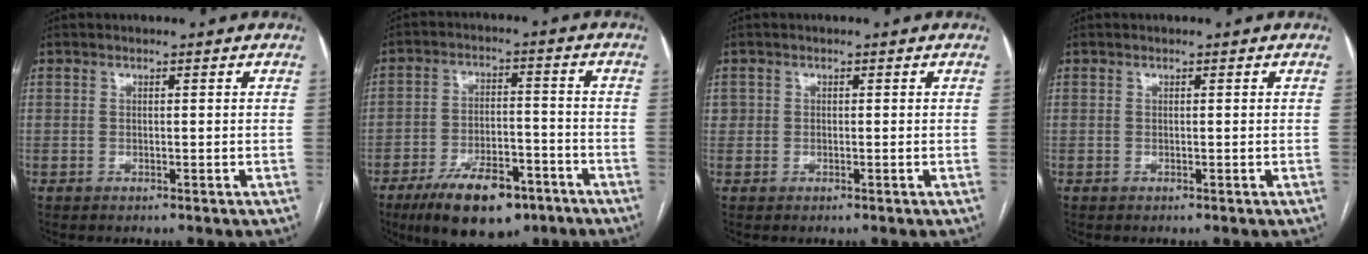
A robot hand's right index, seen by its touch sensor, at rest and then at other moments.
{"total": 13.2, "force": [-8.6, 5.4, 8.3], "torque": [-0.136, 0.000, -0.138]}
{"total": 0.9, "force": [0.3, 0.8, 0.1], "torque": [0.011, 0.011, 0.007]}
{"total": 0.0}